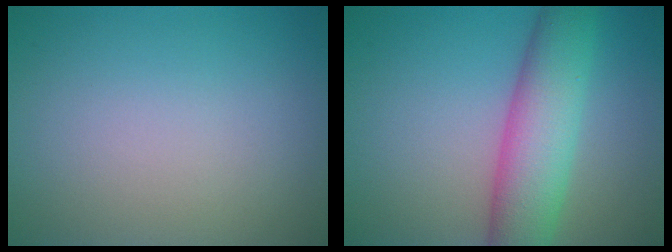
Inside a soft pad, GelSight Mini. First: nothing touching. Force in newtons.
{"total": 7.1, "press": 7.1, "slide": 0.2}